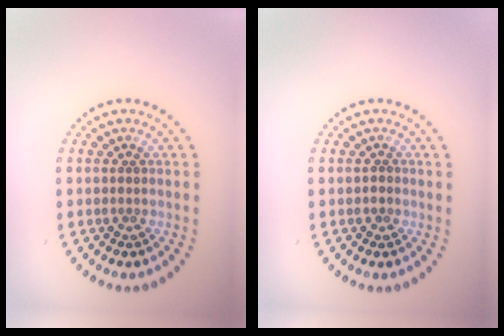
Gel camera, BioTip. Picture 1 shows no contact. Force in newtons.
{"total": 0.6, "press": 0.3, "slide": 0.4}